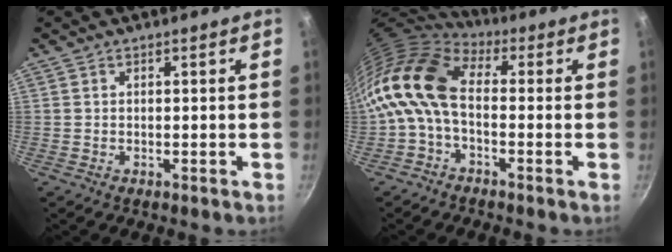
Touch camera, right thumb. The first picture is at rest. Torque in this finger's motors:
{"motor_torque": [1.37, 3.64, 1.45, -1.32, 0.55]}